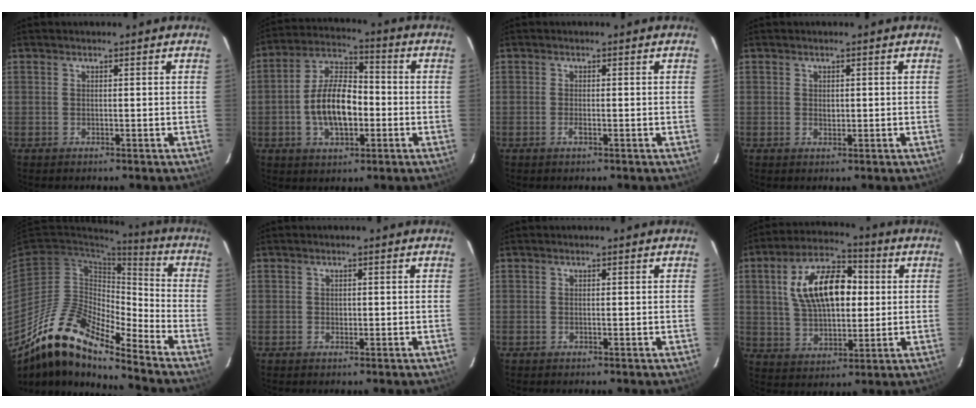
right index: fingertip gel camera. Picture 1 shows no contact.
{"total": 12.1, "force": [-2.6, 6.1, 10.1], "torque": [-0.197, 0.020, -0.044]}
{"total": 1.3, "force": [-0.7, 0.4, 1.0], "torque": [-0.021, 0.001, -0.014]}
{"total": 0.9, "force": [0.0, 0.8, 0.5], "torque": [-0.005, 0.003, 0.000]}
{"total": 16.5, "force": [-13.0, 3.8, 9.5], "torque": [-0.161, -0.016, -0.255]}
{"total": 0.7, "force": [-0.2, 0.6, 0.2], "torque": [-0.002, 0.002, -0.002]}
{"total": 0.0}
{"total": 15.8, "force": [3.0, 8.4, 13.1], "torque": [-0.236, 0.028, 0.054]}